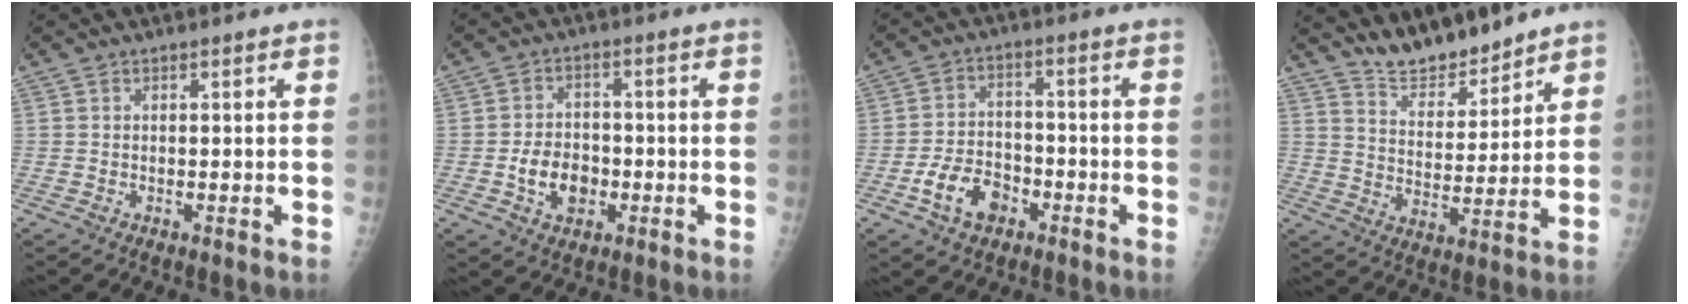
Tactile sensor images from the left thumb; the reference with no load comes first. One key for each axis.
{"total": 7.2, "fx": -2.1, "fy": 5.4, "fz": 4.3, "tx": -0.048, "ty": 0.013, "tz": -0.033}
{"total": 8.1, "fx": -4.1, "fy": 5.5, "fz": 4.4, "tx": -0.062, "ty": 0.027, "tz": -0.069}
{"total": 8.9, "fx": 8.3, "fy": 2.4, "fz": 2.3, "tx": -0.013, "ty": -0.060, "tz": 0.154}